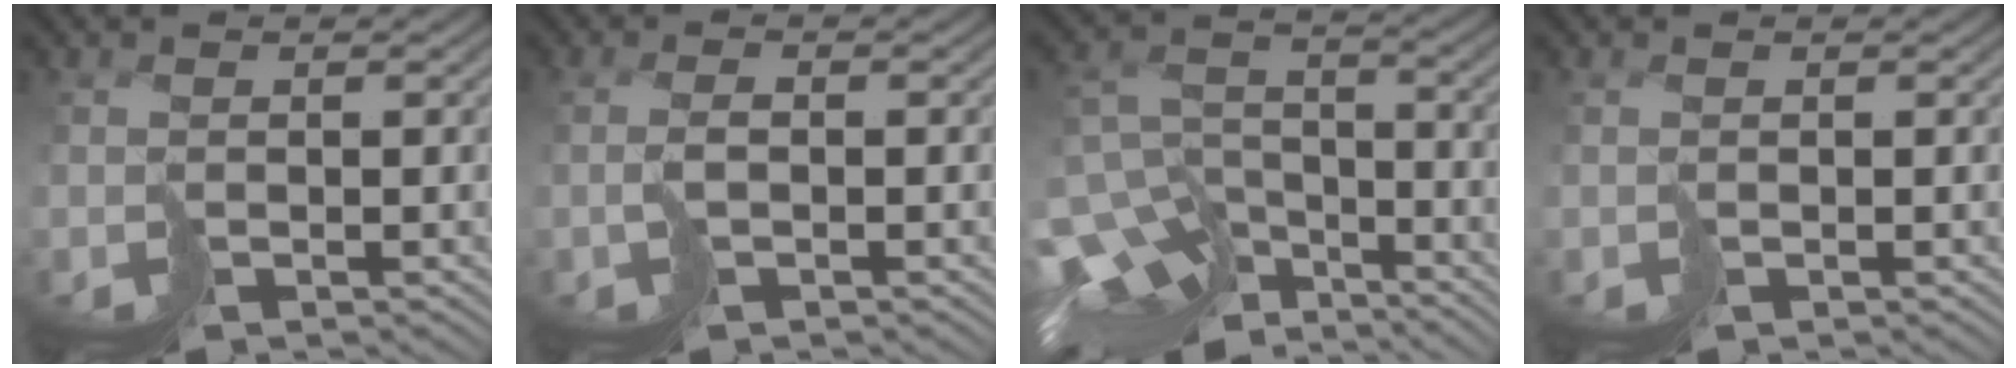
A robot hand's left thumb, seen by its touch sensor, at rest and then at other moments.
{"total": 1.7, "force": [-0.4, 0.2, 1.6], "torque": [-0.032, 0.011, -0.003]}
{"total": 14.2, "force": [-10.2, 7.6, 6.3], "torque": [-0.155, -0.027, -0.133]}
{"total": 0.0}